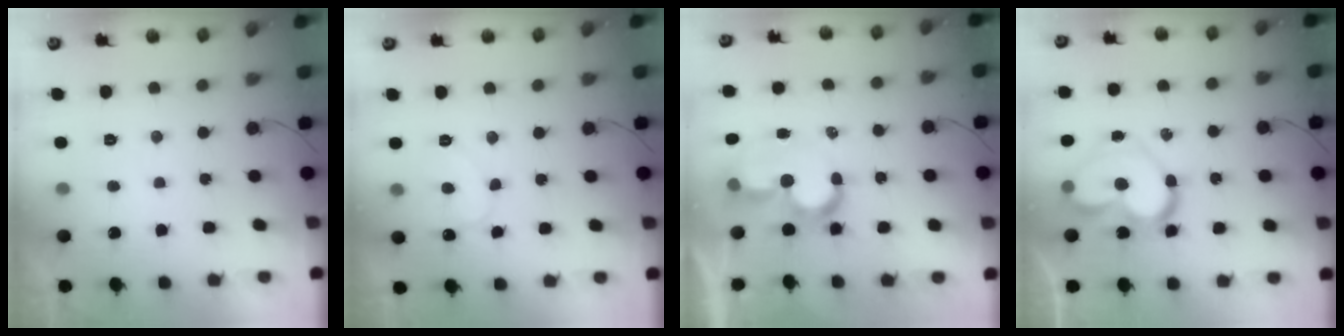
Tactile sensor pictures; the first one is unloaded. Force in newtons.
{"total": 8.3, "press": 8.3, "slide": 0.6}
{"total": 10.3, "press": 10.3, "slide": 0.7}
{"total": 15.0, "press": 14.8, "slide": 2.0}